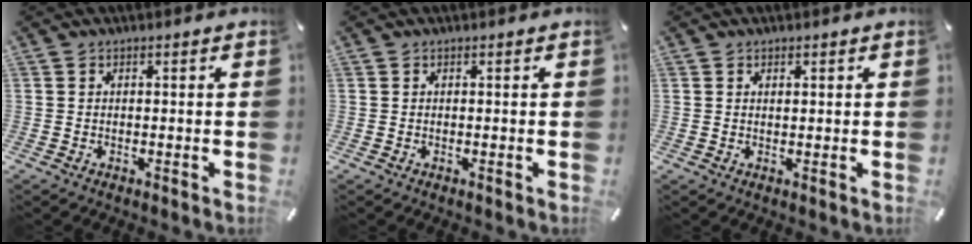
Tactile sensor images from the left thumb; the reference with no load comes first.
{"total": 0.0}
{"total": 0.6, "force": [0.4, 0.3, 0.4], "torque": [-0.008, 0.001, 0.007]}